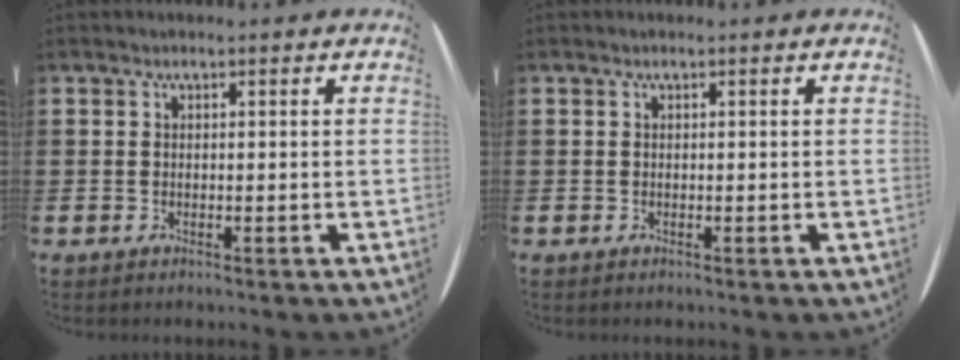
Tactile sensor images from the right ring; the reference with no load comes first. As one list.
[{"total": 0.0}]